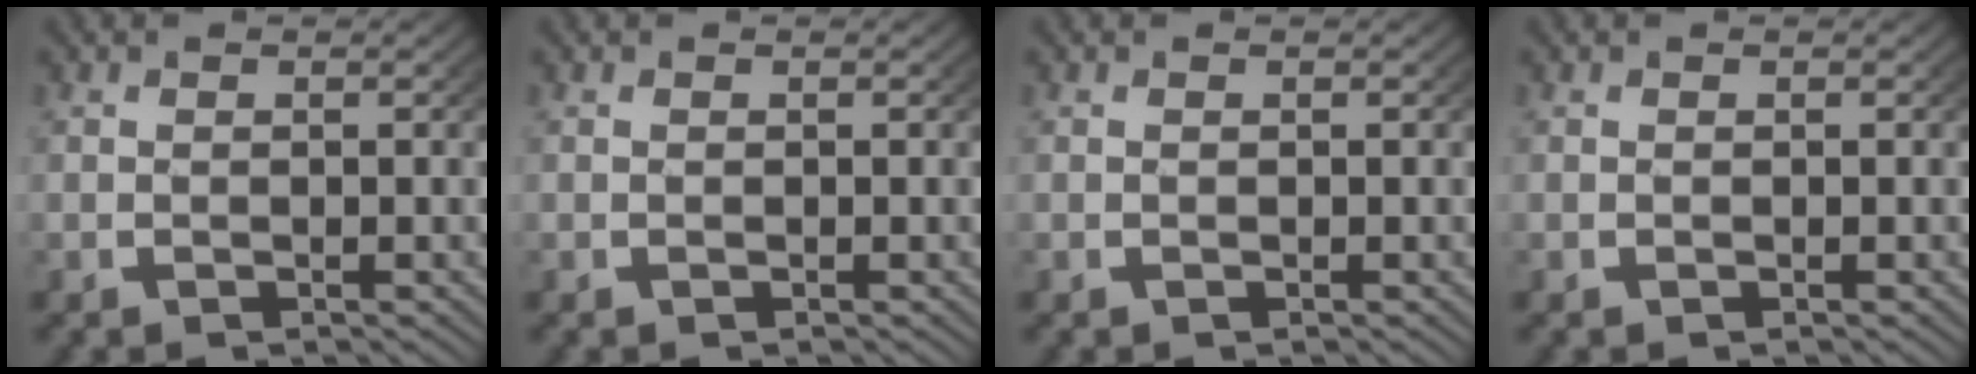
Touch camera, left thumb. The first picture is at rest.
{"total": 0.0}
{"total": 0.0}
{"total": 0.0}